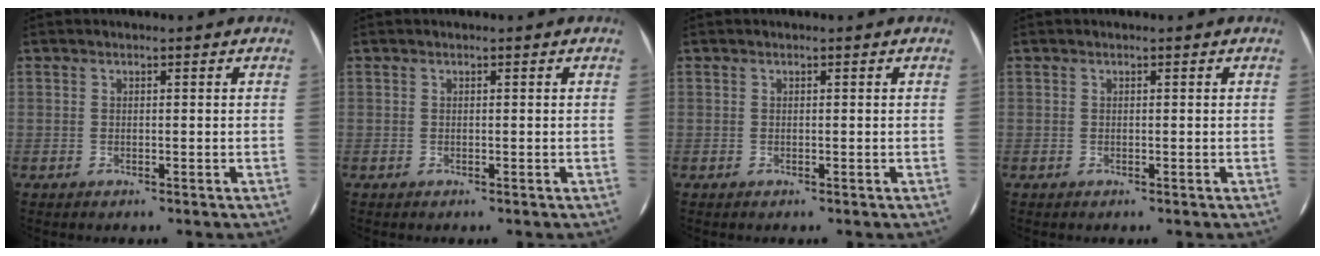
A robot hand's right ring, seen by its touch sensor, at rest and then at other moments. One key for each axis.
{"total": 0.0}
{"total": 0.0}
{"total": 0.0}